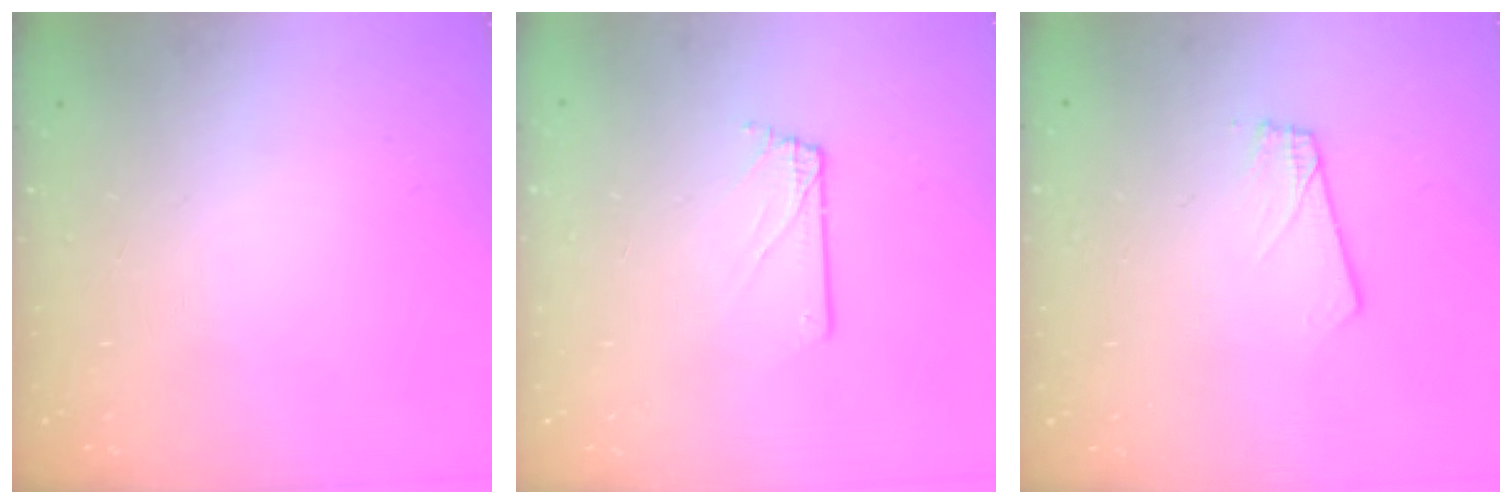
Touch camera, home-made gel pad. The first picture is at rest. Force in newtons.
{"total": 1.5, "press": 1.5, "slide": 0.1}
{"total": 1.8, "press": 1.8, "slide": 0.1}